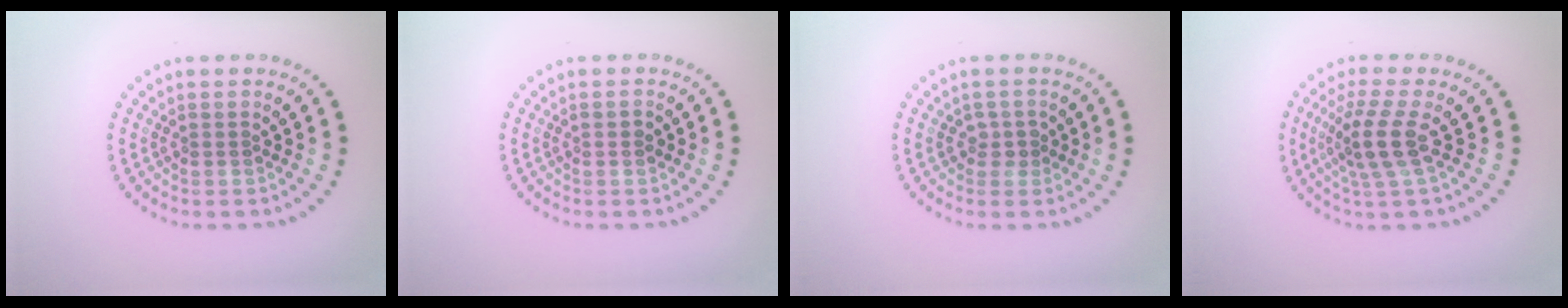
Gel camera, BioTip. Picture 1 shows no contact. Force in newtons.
{"total": 0.9, "press": 0.8, "slide": 0.1}
{"total": 1.3, "press": 1.0, "slide": 0.8}
{"total": 3.8, "press": 2.9, "slide": 2.5}